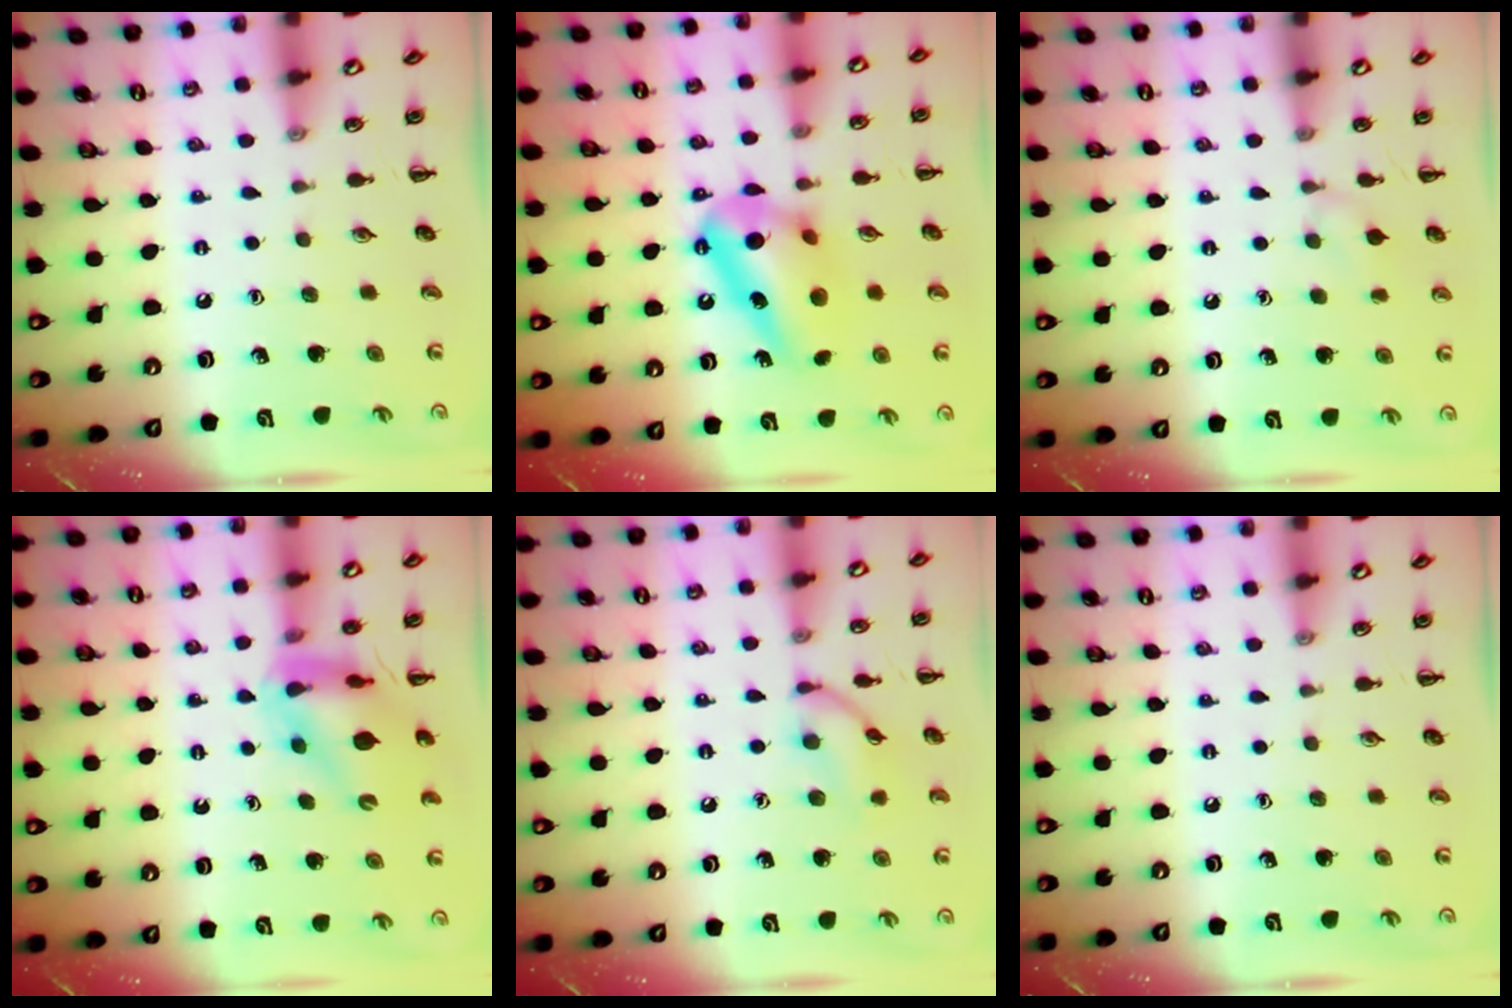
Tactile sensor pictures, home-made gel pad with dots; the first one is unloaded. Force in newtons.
{"total": 13.6, "press": 13.6, "slide": 0.3}
{"total": 6.6, "press": 6.2, "slide": 2.1}
{"total": 12.0, "press": 11.5, "slide": 3.7}
{"total": 9.9, "press": 9.9, "slide": 0.4}
{"total": 0.0}